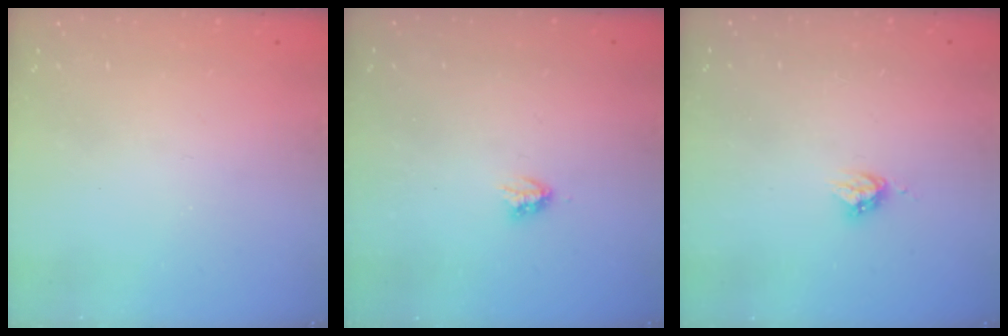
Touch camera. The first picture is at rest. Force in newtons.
{"total": 2.9, "press": 2.9, "slide": 0.5}
{"total": 3.9, "press": 3.9, "slide": 0.1}